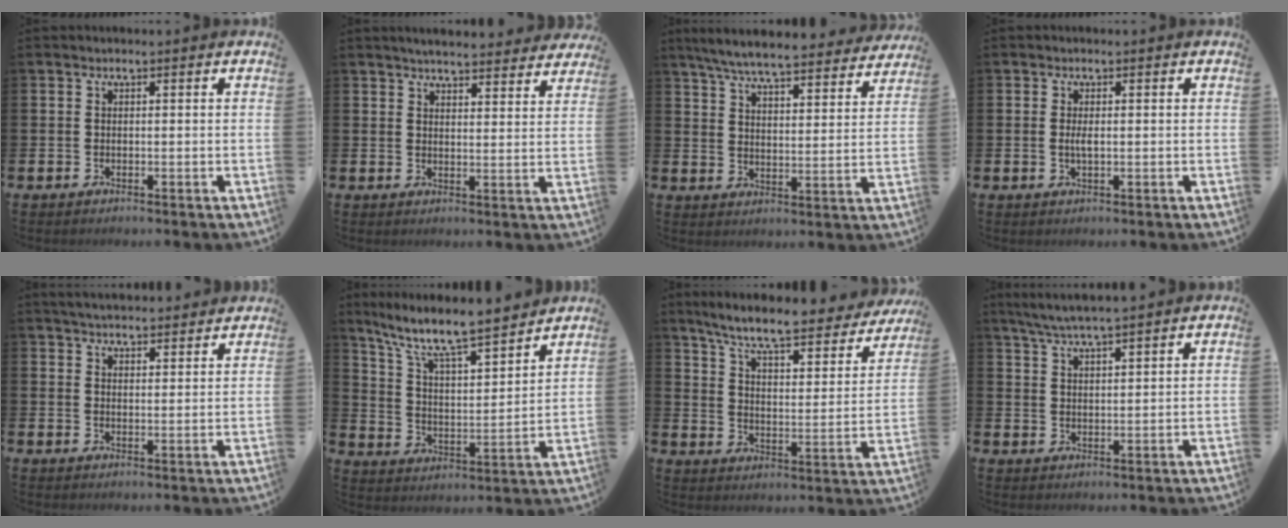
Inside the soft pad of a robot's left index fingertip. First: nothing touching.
{"total": 4.6, "force": [4.5, 0.5, 0.7], "torque": [-0.011, -0.029, 0.078]}
{"total": 7.3, "force": [6.9, 0.7, 2.4], "torque": [-0.063, -0.046, 0.117]}
{"total": 1.6, "force": [0.1, 0.5, 1.5], "torque": [-0.025, 0.000, -0.001]}
{"total": 4.0, "force": [4.0, 0.4, 0.3], "torque": [-0.009, -0.022, 0.072]}
{"total": 9.5, "force": [8.6, 1.1, 4.0], "torque": [-0.103, -0.063, 0.143]}
{"total": 8.0, "force": [7.2, 1.1, 3.5], "torque": [-0.090, -0.055, 0.116]}
{"total": 5.2, "force": [4.8, 0.0, 1.8], "torque": [-0.049, -0.017, 0.087]}